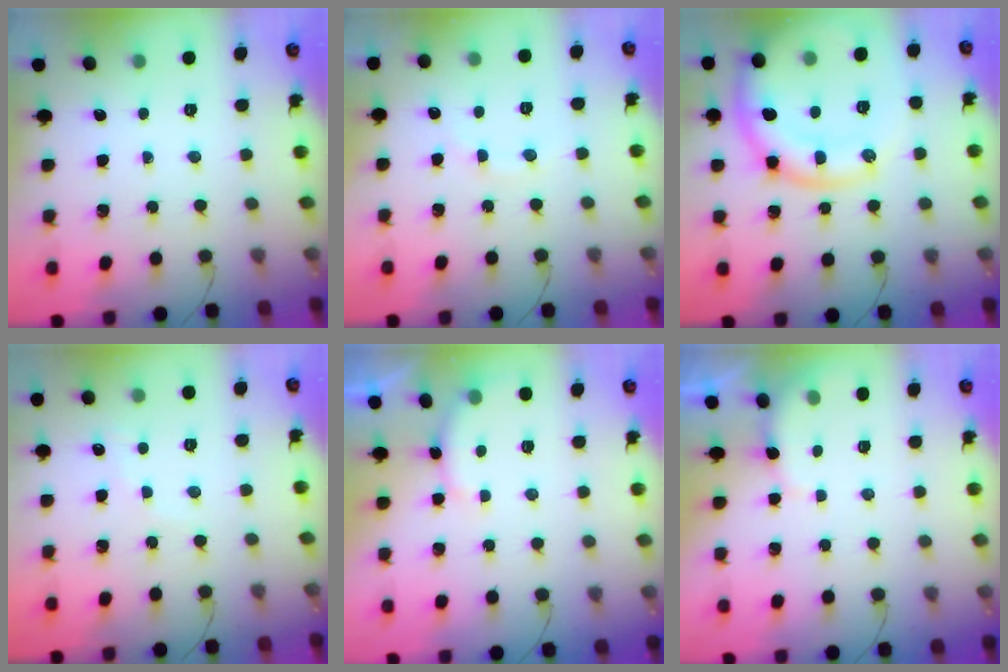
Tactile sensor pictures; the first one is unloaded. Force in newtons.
{"total": 6.4, "press": 6.3, "slide": 1.2}
{"total": 16.3, "press": 16.2, "slide": 1.7}
{"total": 3.5, "press": 3.3, "slide": 1.1}
{"total": 5.2, "press": 5.1, "slide": 0.9}
{"total": 2.3, "press": 2.2, "slide": 0.6}